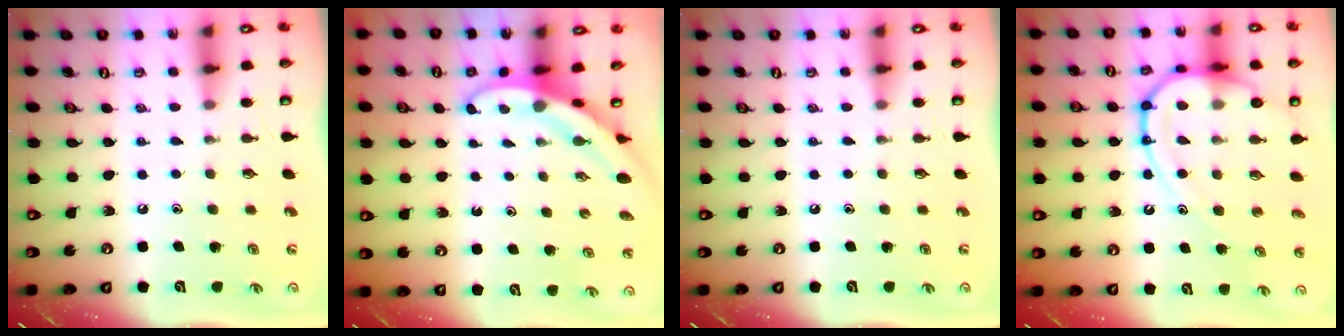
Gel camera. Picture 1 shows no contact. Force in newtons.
{"total": 3.5, "press": 3.5, "slide": 0.2}
{"total": 0.0}
{"total": 13.5, "press": 13.5, "slide": 0.8}